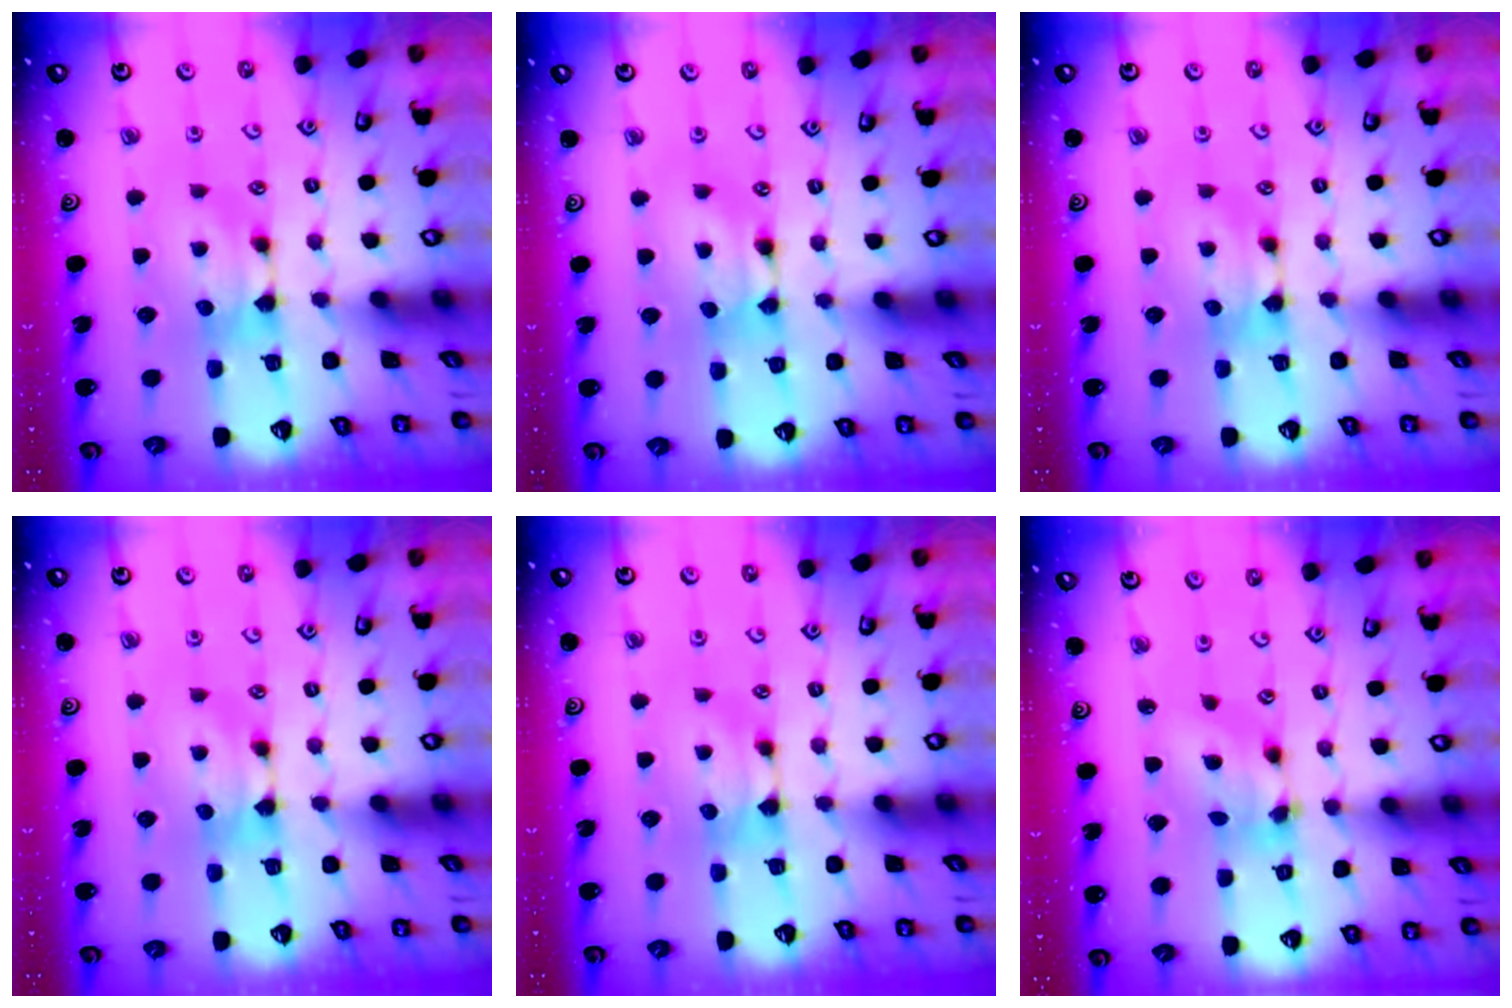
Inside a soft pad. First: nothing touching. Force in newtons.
{"total": 1.6, "press": 1.6, "slide": 0.1}
{"total": 0.0}
{"total": 0.0}
{"total": 0.0}
{"total": 6.0, "press": 5.6, "slide": 2.1}